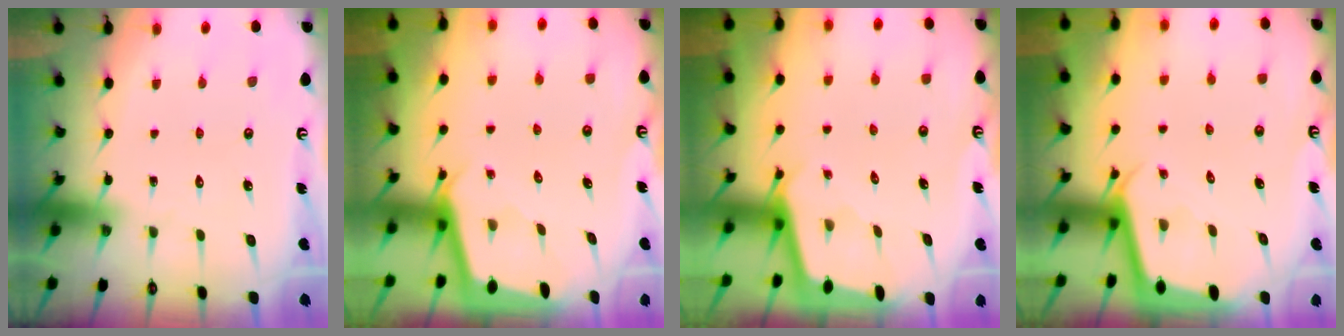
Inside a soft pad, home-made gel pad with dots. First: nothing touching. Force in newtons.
{"total": 2.0, "press": 2.0, "slide": 0.3}
{"total": 1.8, "press": 1.8, "slide": 0.1}
{"total": 2.4, "press": 2.4, "slide": 0.1}